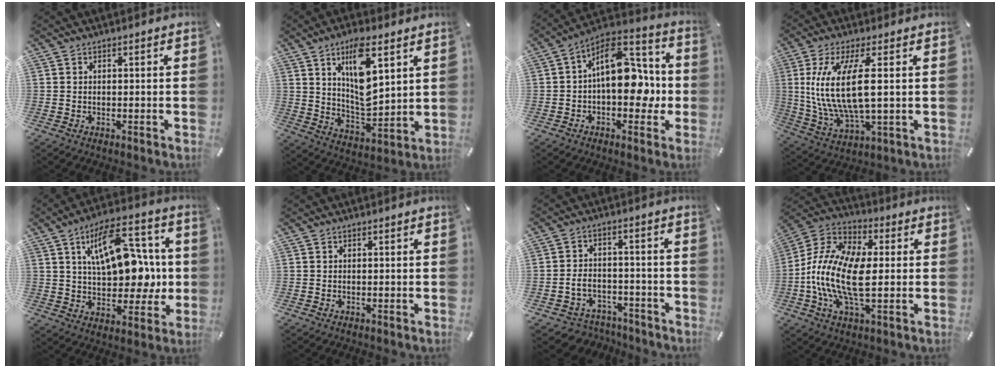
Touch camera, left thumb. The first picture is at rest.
{"total": 13.0, "force": [6.7, 5.4, 9.8], "torque": [-0.169, -0.027, 0.114]}
{"total": 16.2, "force": [0.0, 10.4, 12.4], "torque": [-0.176, -0.004, -0.003]}
{"total": 14.6, "force": [2.2, 4.8, 13.6], "torque": [-0.312, -0.021, 0.030]}
{"total": 17.6, "force": [4.2, 10.3, 13.6], "torque": [-0.208, -0.007, 0.072]}
{"total": 0.0}
{"total": 5.9, "force": [-2.2, 5.0, 2.2], "torque": [-0.048, 0.016, -0.039]}
{"total": 15.5, "force": [-2.6, 7.6, 13.3], "torque": [-0.298, -0.007, -0.052]}